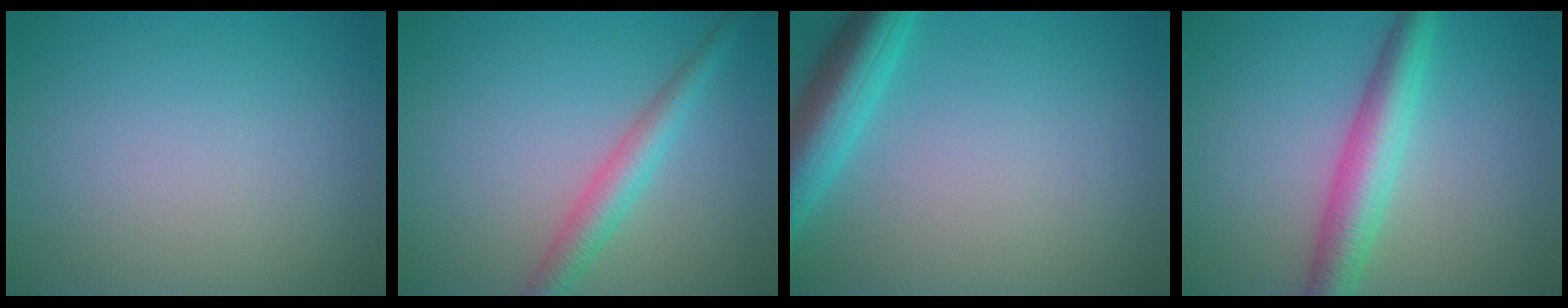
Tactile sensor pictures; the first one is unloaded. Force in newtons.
{"total": 3.2, "press": 3.2, "slide": 0.1}
{"total": 5.3, "press": 5.3, "slide": 0.3}
{"total": 4.9, "press": 4.9, "slide": 0.1}